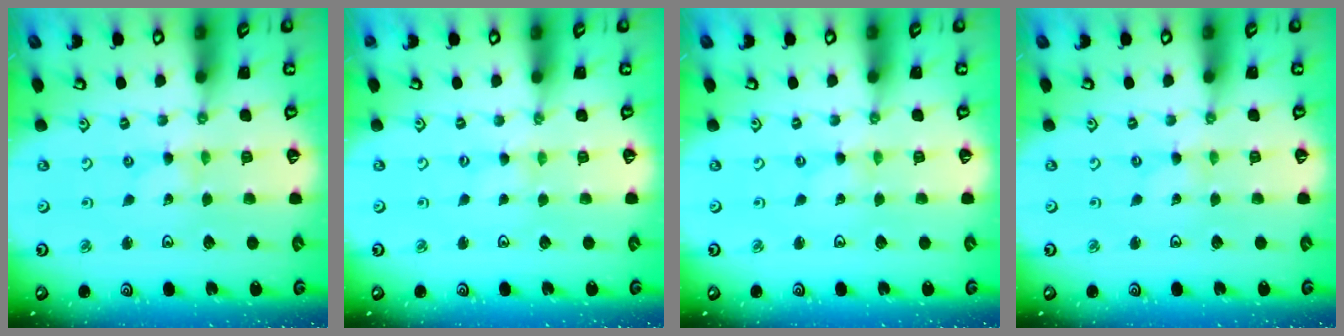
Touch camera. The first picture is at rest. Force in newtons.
{"total": 0.0}
{"total": 0.0}
{"total": 0.0}